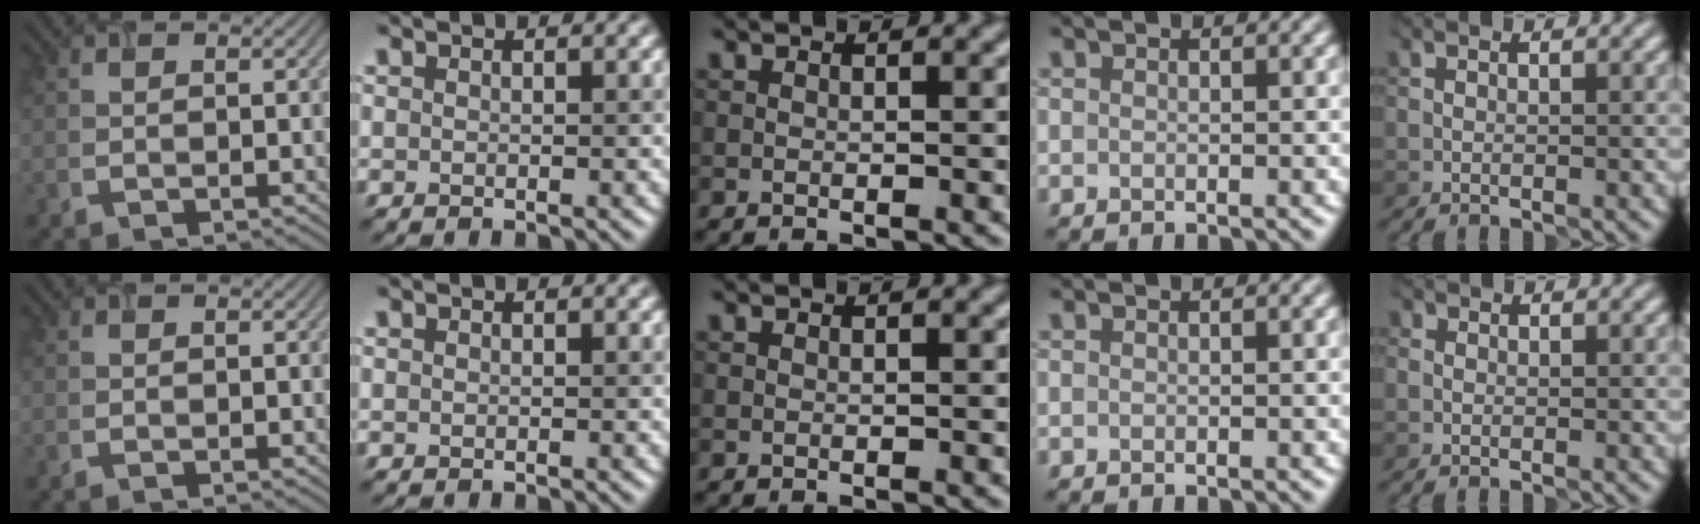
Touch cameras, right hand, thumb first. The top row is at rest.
{"little": {"total": 0.6, "force": [0.2, 0.6, 0.2], "torque": [0.008, -0.003, -0.010]}}